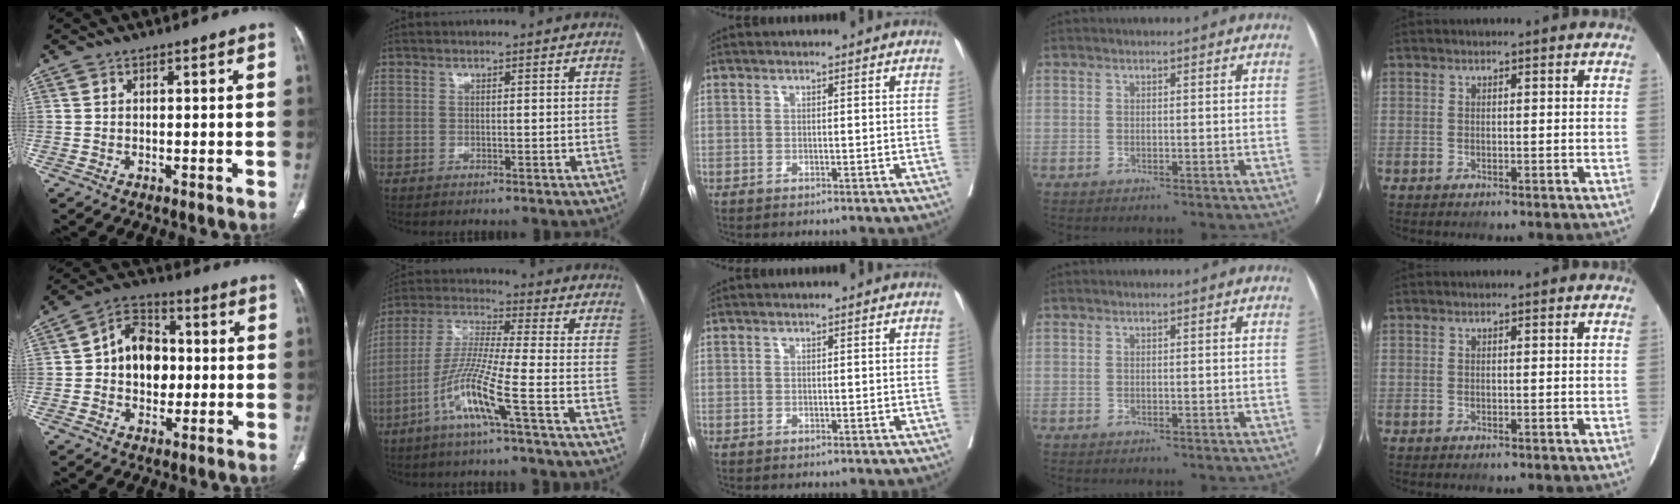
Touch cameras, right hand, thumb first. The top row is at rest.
{"thumb": {"total": 10.9, "force": [0.2, 8.2, 7.2], "torque": [-0.076, 0.021, -0.005]}, "index": {"total": 10.2, "force": [-4.9, -1.0, 8.9], "torque": [-0.187, -0.004, -0.100]}}